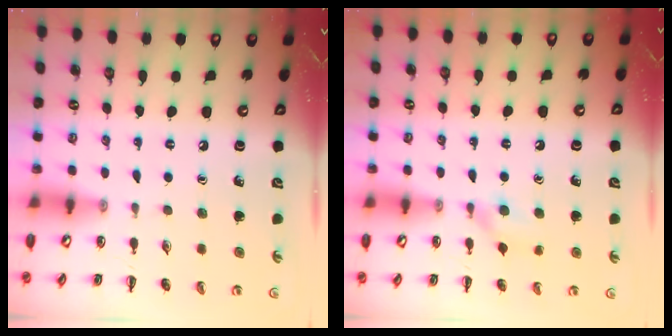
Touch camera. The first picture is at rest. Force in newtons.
{"total": 6.7, "press": 6.4, "slide": 1.9}